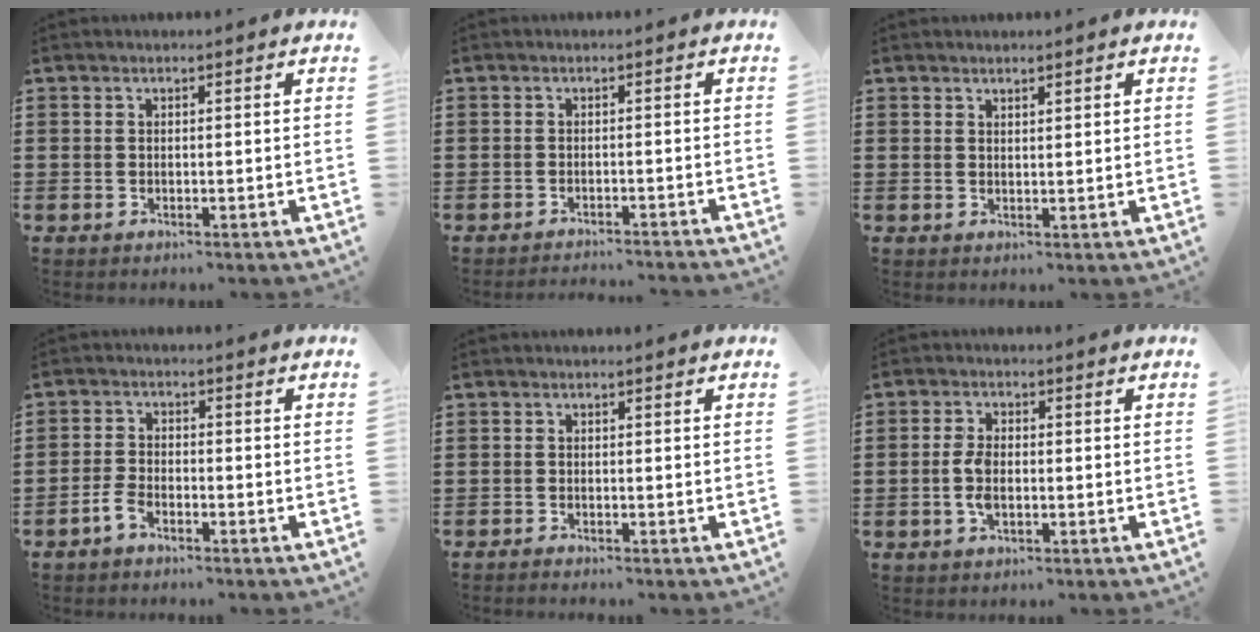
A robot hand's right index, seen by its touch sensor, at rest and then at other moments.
{"total": 1.6, "force": [-1.6, -0.3, 0.0], "torque": [-0.003, 0.002, -0.034]}
{"total": 1.0, "force": [1.0, 0.2, 0.2], "torque": [-0.004, 0.001, 0.019]}
{"total": 2.8, "force": [-2.0, 1.1, 1.6], "torque": [-0.044, 0.001, -0.043]}
{"total": 0.6, "force": [-0.6, 0.0, 0.0], "torque": [-0.002, -0.001, -0.014]}
{"total": 3.7, "force": [-0.6, 1.9, 3.1], "torque": [-0.080, -0.004, -0.017]}